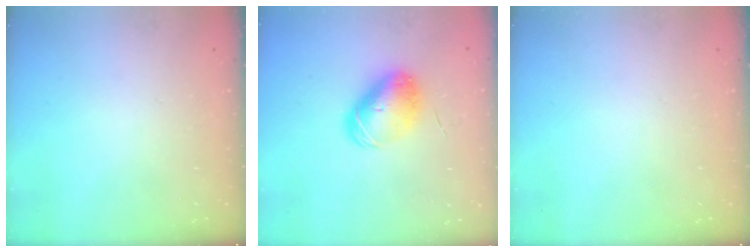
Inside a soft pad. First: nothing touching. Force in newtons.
{"total": 9.3, "press": 9.3, "slide": 1.3}
{"total": 0.0}